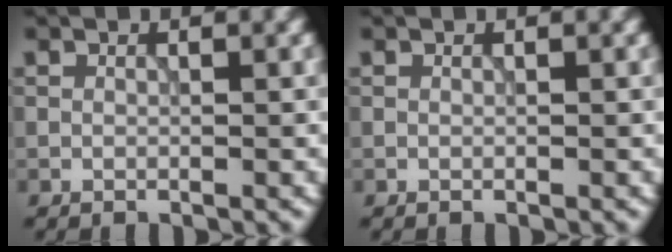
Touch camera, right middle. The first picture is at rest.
{"total": 0.0}